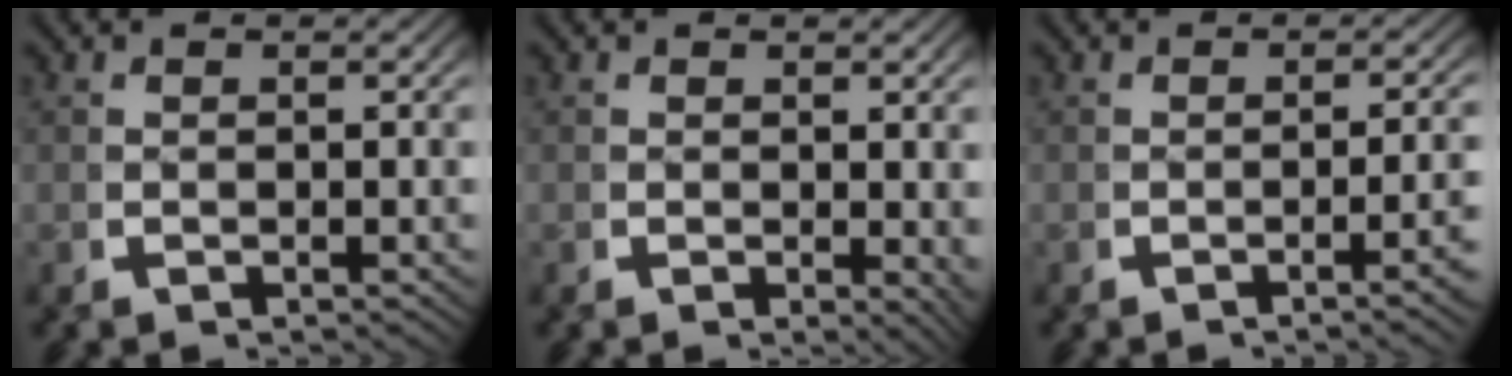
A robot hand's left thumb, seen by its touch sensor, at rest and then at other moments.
{"total": 1.6, "force": [0.4, 0.7, 1.4], "torque": [-0.016, -0.009, 0.008]}
{"total": 2.5, "force": [-1.0, 0.1, 2.3], "torque": [-0.034, 0.008, -0.018]}